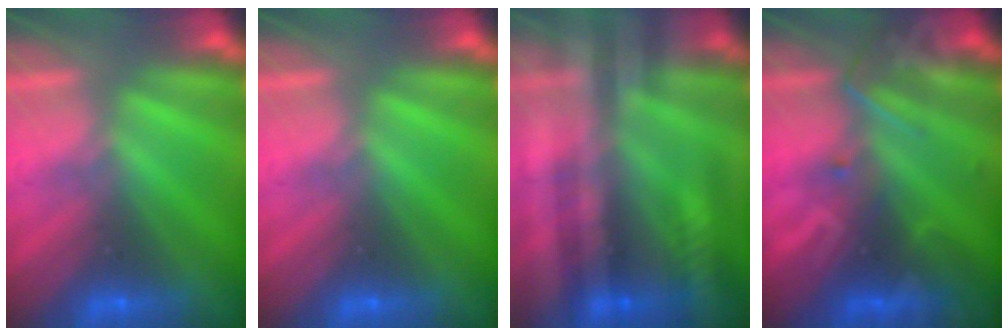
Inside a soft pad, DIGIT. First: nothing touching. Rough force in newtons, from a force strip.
{"total": 0.0}
{"total": 2.6}
{"total": 2.7}